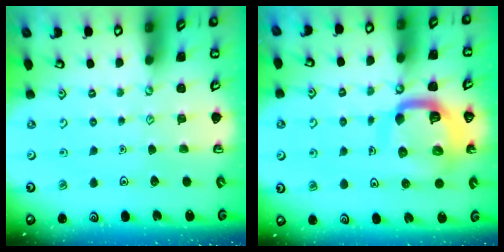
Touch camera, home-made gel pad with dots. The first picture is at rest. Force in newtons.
{"total": 12.4, "press": 12.4, "slide": 1.2}